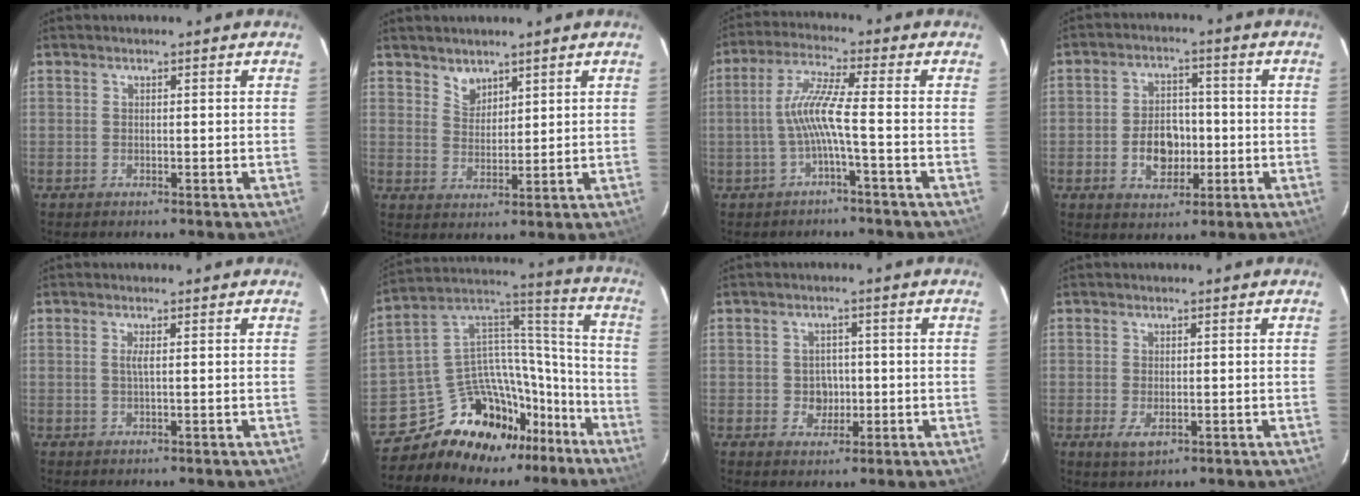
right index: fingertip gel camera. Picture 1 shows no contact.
{"total": 3.5, "force": [2.9, 1.9, 0.6], "torque": [-0.004, 0.005, 0.056]}
{"total": 6.9, "force": [-2.0, -0.7, 6.5], "torque": [-0.149, 0.007, -0.036]}
{"total": 8.0, "force": [-2.0, 5.6, 5.4], "torque": [-0.101, 0.014, -0.023]}
{"total": 1.1, "force": [0.2, -0.3, 1.0], "torque": [-0.020, -0.001, 0.002]}
{"total": 20.3, "force": [-15.8, 11.1, 6.4], "torque": [-0.111, 0.082, -0.241]}
{"total": 3.6, "force": [-0.4, 3.3, 1.2], "torque": [-0.024, 0.009, 0.001]}
{"total": 2.8, "force": [-0.7, 1.5, 2.2], "torque": [-0.041, -0.009, -0.008]}